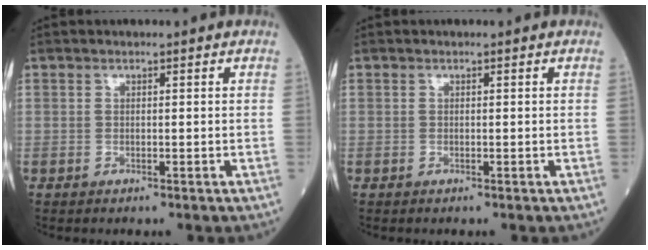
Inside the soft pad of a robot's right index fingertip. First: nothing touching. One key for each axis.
{"total": 0.0}